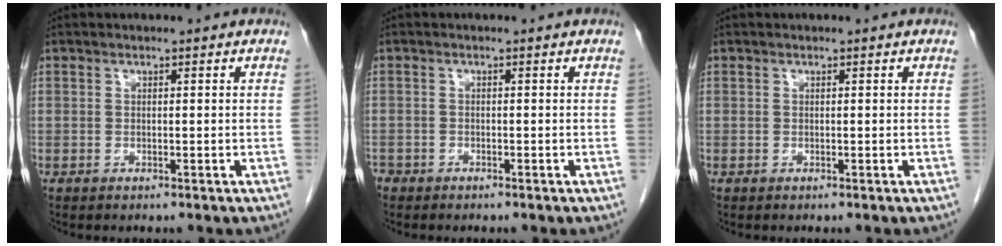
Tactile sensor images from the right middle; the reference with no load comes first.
{"total": 1.7, "force": [-1.4, 1.0, 0.3], "torque": [-0.003, 0.002, -0.025]}
{"total": 0.0}